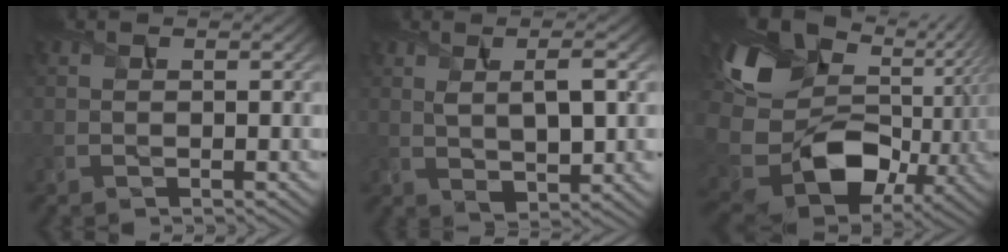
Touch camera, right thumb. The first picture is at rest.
{"total": 6.1, "force": [1.3, 2.4, 5.5], "torque": [-0.105, -0.002, 0.027]}
{"total": 17.8, "force": [-0.8, 13.3, 11.8], "torque": [-0.250, -0.026, -0.002]}